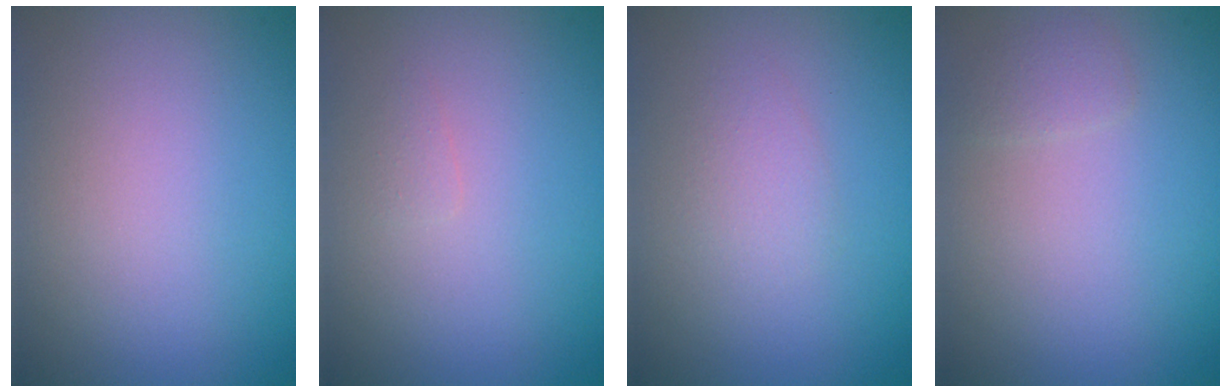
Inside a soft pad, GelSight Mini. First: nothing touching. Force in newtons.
{"total": 0.6, "press": 0.6, "slide": 0.0}
{"total": 1.4, "press": 1.4, "slide": 0.0}
{"total": 0.9, "press": 0.9, "slide": 0.0}